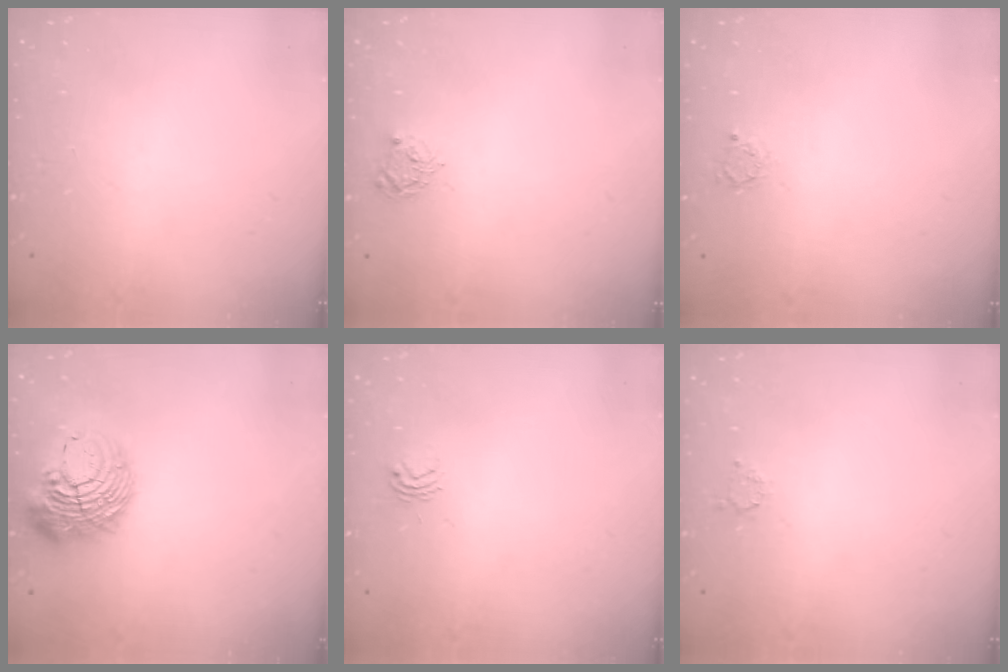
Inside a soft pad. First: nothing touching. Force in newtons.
{"total": 4.5, "press": 4.4, "slide": 0.2}
{"total": 2.2, "press": 2.1, "slide": 0.4}
{"total": 12.9, "press": 12.8, "slide": 1.5}
{"total": 2.9, "press": 2.9, "slide": 0.2}
{"total": 1.7, "press": 1.7, "slide": 0.3}